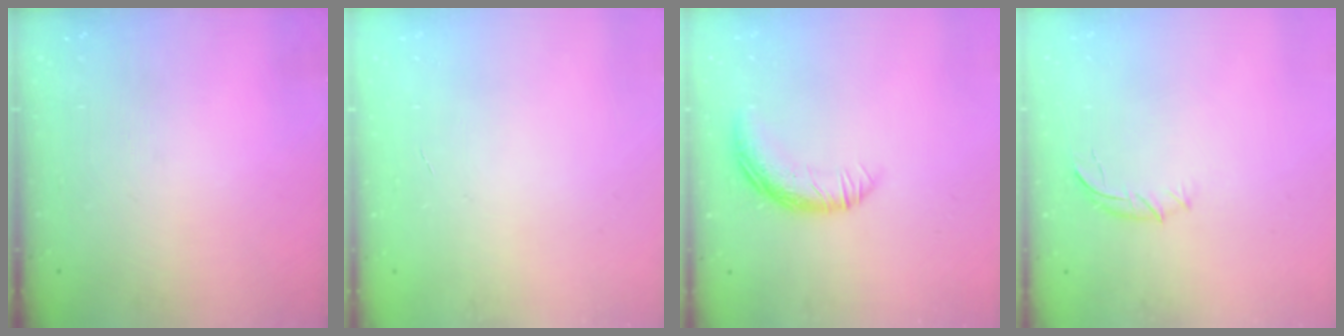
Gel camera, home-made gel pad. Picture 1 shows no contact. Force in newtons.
{"total": 0.0}
{"total": 10.6, "press": 10.6, "slide": 0.4}
{"total": 7.2, "press": 7.1, "slide": 1.1}